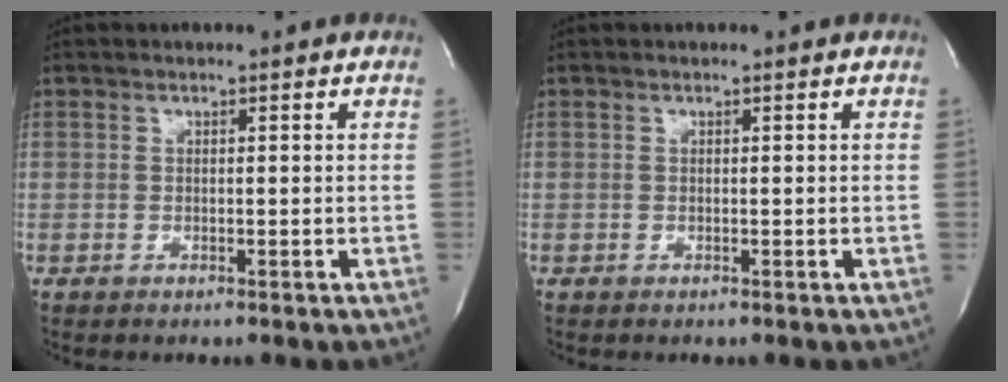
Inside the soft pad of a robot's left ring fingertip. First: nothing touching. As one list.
[{"total": 0.0}]